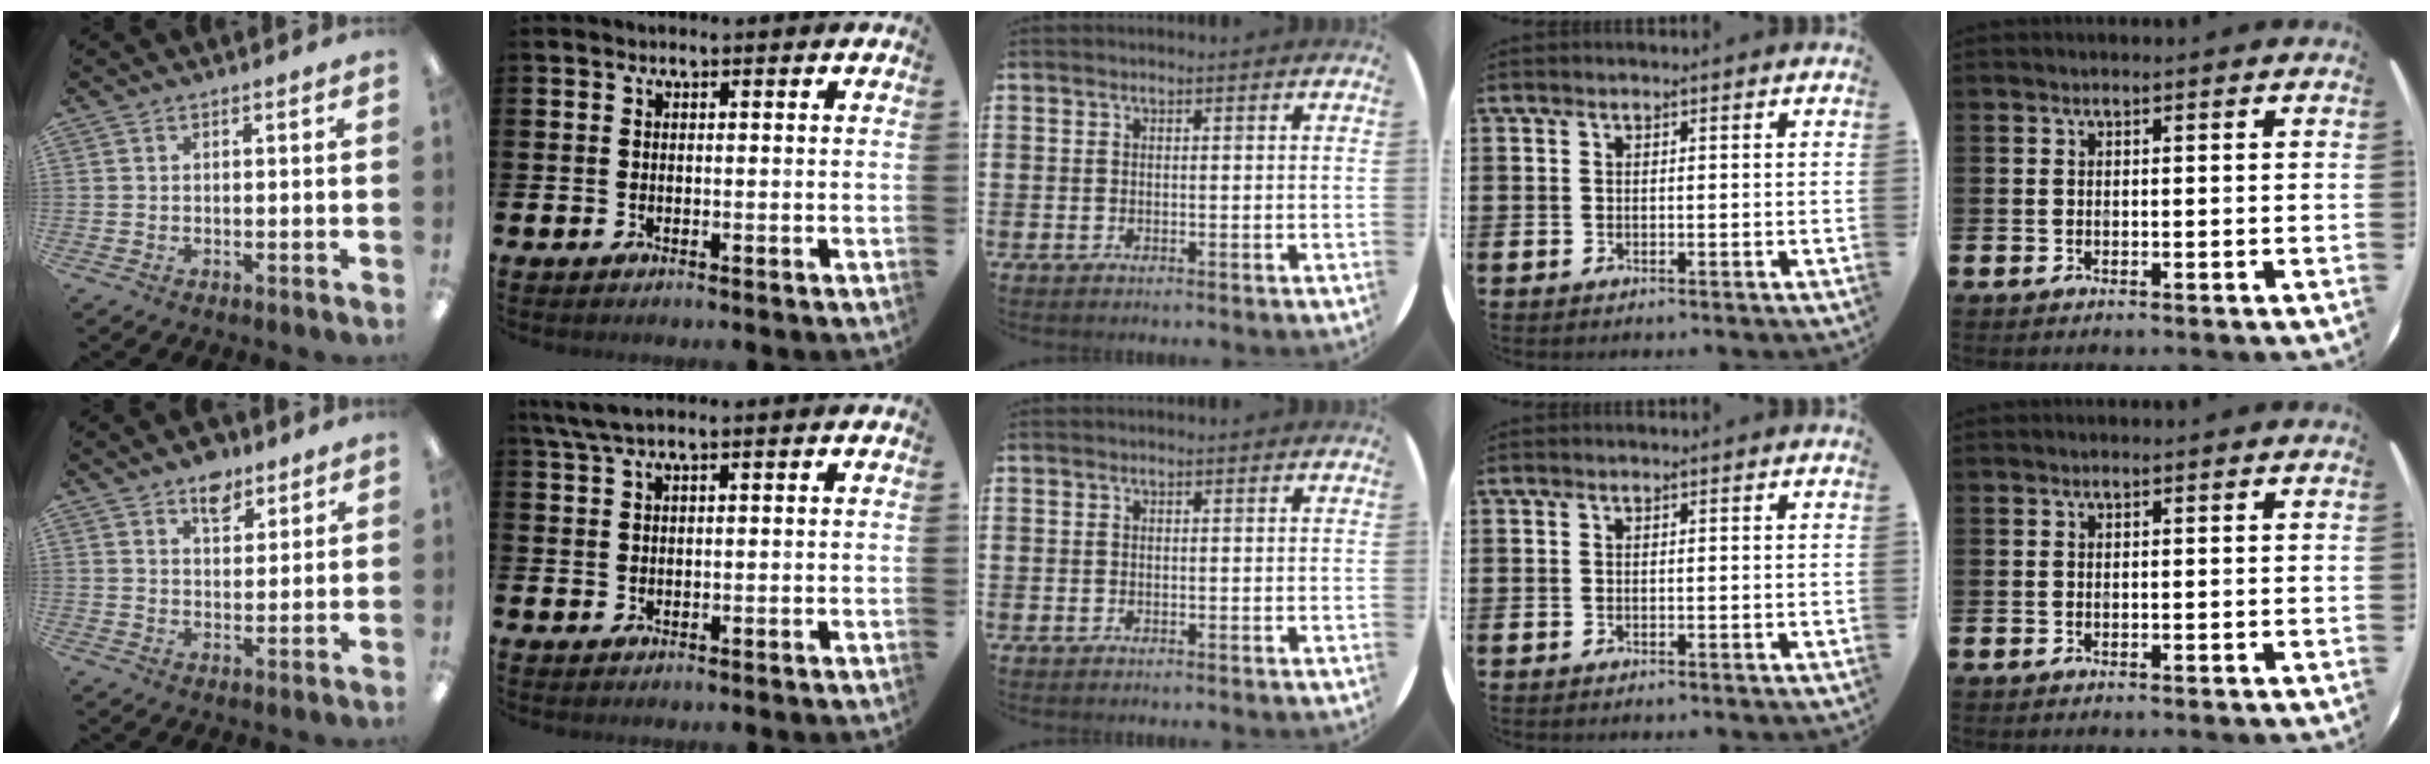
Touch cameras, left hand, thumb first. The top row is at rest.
{"thumb": {"total": 6.8, "force": [4.9, 3.7, 2.9], "torque": [-0.023, -0.025, 0.082]}, "index": {"total": 3.1, "force": [2.2, 0.4, 2.2], "torque": [-0.052, 0.001, 0.041]}}